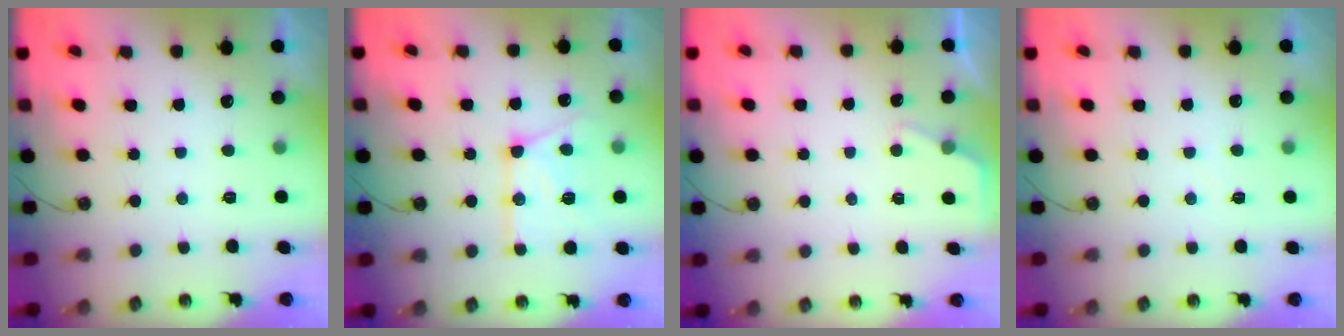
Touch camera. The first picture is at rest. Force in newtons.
{"total": 15.0, "press": 14.9, "slide": 1.7}
{"total": 2.3, "press": 2.3, "slide": 0.3}
{"total": 3.8, "press": 3.8, "slide": 0.4}